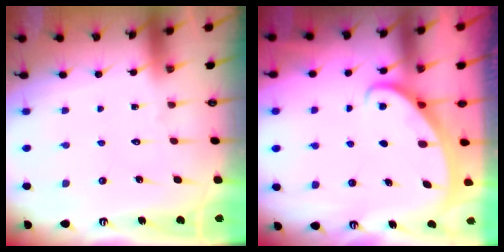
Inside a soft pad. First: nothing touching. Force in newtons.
{"total": 1.8, "press": 1.8, "slide": 0.1}